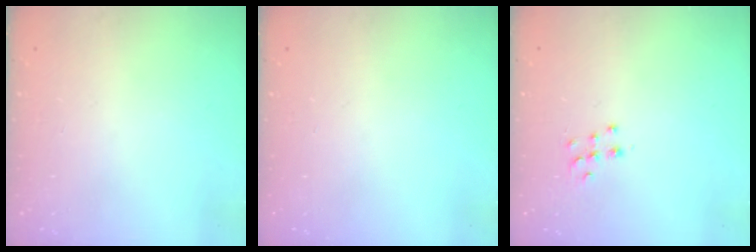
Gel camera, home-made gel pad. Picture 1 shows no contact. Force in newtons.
{"total": 0.0}
{"total": 7.2, "press": 7.2, "slide": 0.5}